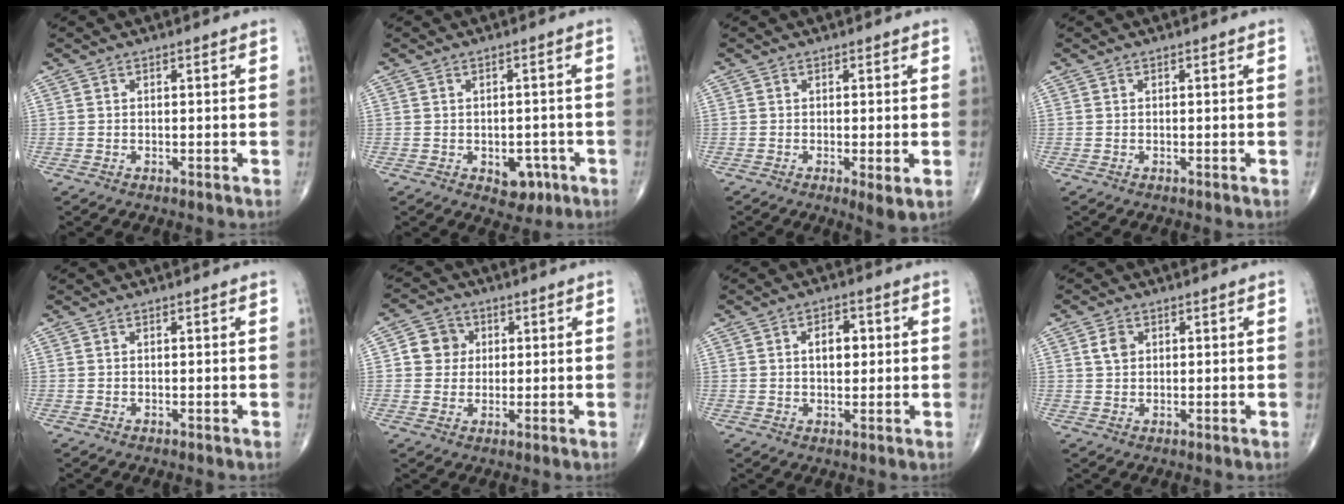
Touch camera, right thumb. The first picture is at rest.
{"total": 4.9, "force": [-1.8, 3.3, 3.1], "torque": [-0.015, 0.009, -0.016]}
{"total": 3.3, "force": [-0.7, 0.7, 3.2], "torque": [-0.058, -0.014, -0.013]}
{"total": 0.0}
{"total": 0.0}
{"total": 5.8, "force": [1.0, 5.4, 1.9], "torque": [-0.003, 0.004, 0.011]}
{"total": 5.2, "force": [0.9, 3.1, 4.0], "torque": [-0.050, 0.005, 0.013]}
{"total": 2.8, "force": [0.8, 2.1, 1.6], "torque": [-0.024, 0.001, 0.016]}